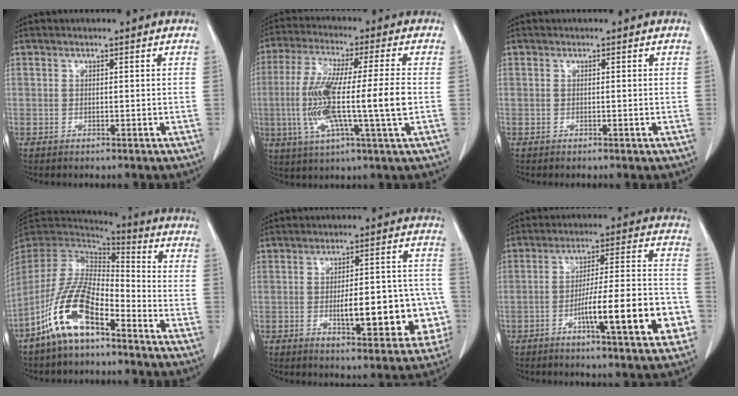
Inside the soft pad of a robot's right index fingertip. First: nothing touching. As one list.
[{"total": 14.8, "force": [-1.6, 0.4, 14.8], "torque": [-0.288, -0.004, -0.035]}, {"total": 0.0}, {"total": 13.5, "force": [-7.8, 4.5, 10.1], "torque": [-0.215, -0.002, -0.150]}, {"total": 14.7, "force": [-3.7, 4.4, 13.5], "torque": [-0.153, 0.033, -0.038]}, {"total": 15.9, "force": [-5.9, 1.8, 14.6], "torque": [-0.217, 0.013, -0.083]}]